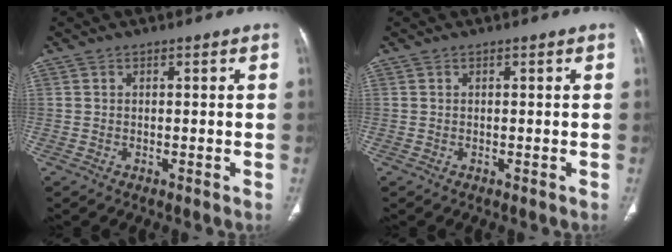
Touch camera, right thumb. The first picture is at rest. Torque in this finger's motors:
{"motor_torque": [0.06, 0.07, -0.02, -0.01, 0.02]}